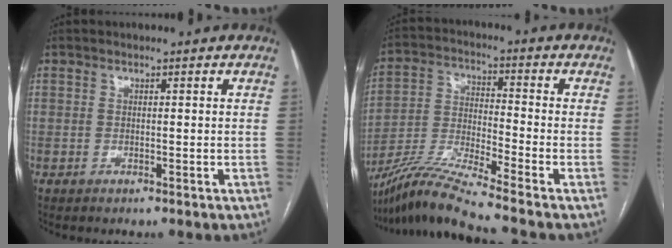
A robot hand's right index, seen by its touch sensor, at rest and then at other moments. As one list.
[{"total": 11.2, "force": [-9.7, -1.8, 5.3], "torque": [-0.111, -0.016, -0.184]}]